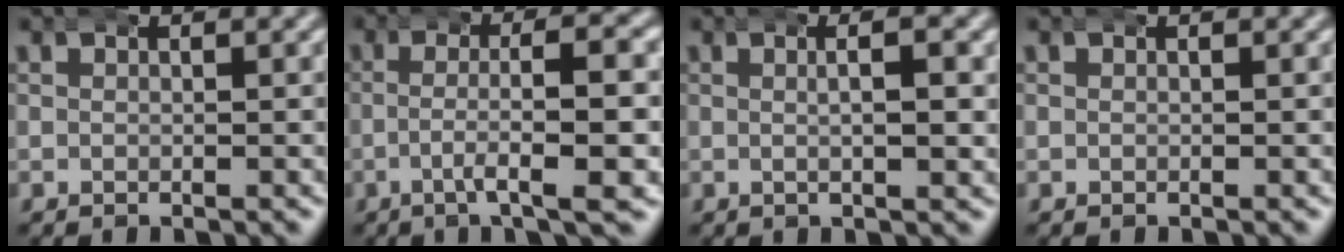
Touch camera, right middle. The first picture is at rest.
{"total": 4.5, "force": [-1.0, 0.3, 4.4], "torque": [-0.074, 0.001, -0.021]}
{"total": 3.3, "force": [0.7, 0.7, 3.1], "torque": [-0.043, 0.013, 0.005]}
{"total": 0.0}